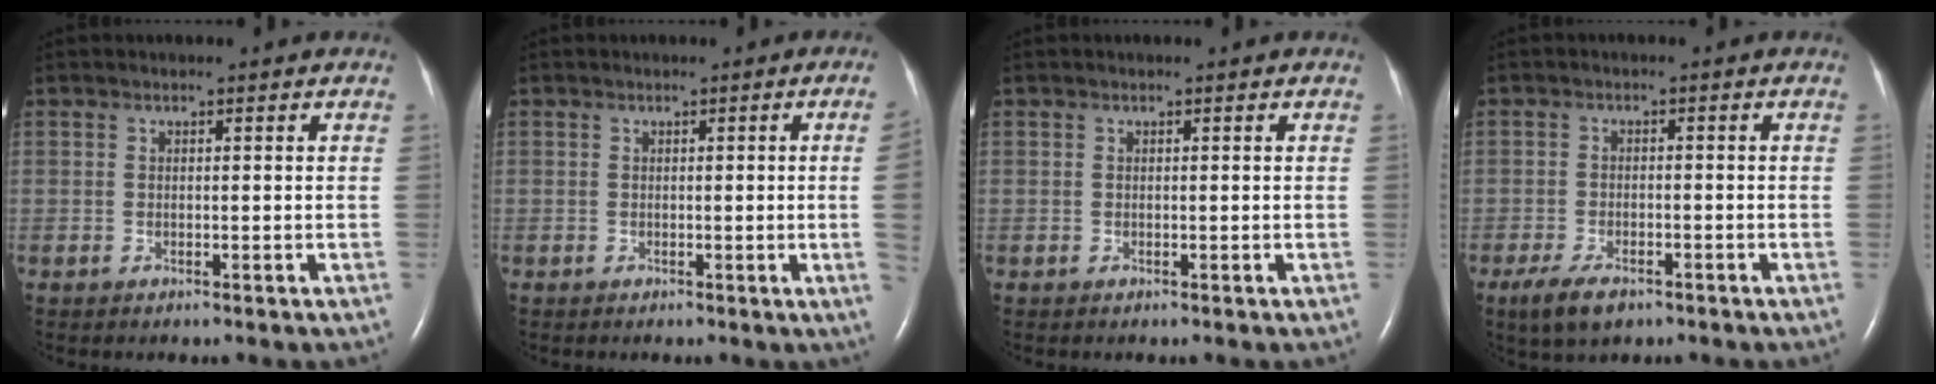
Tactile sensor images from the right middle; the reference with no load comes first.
{"total": 2.3, "force": [-0.1, -1.0, 2.1], "torque": [-0.030, -0.003, 0.000]}
{"total": 0.0}
{"total": 5.2, "force": [-3.4, 2.0, 3.3], "torque": [-0.073, -0.008, -0.057]}